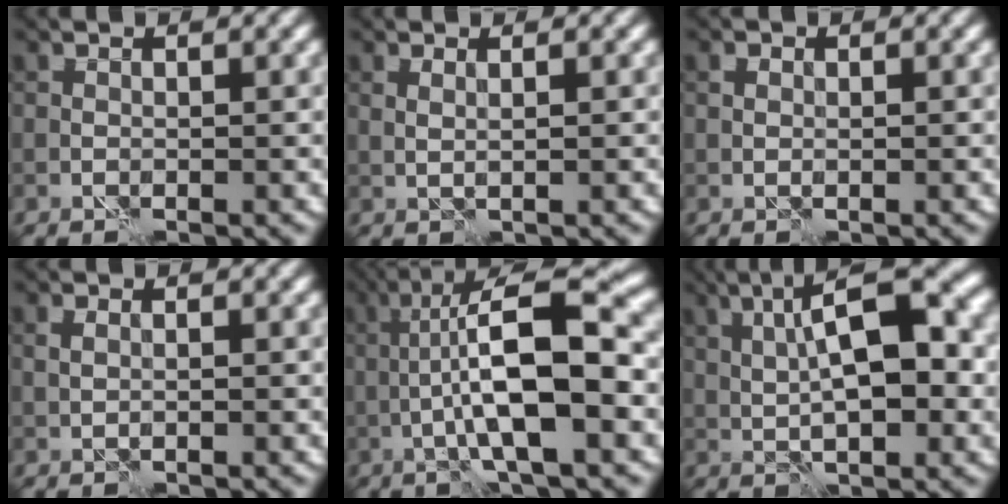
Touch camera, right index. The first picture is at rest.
{"total": 0.8, "force": [0.5, 0.0, 0.6], "torque": [-0.012, 0.004, 0.007]}
{"total": 0.6, "force": [0.3, 0.4, 0.3], "torque": [-0.006, 0.004, 0.005]}
{"total": 0.6, "force": [0.2, 0.3, 0.5], "torque": [-0.013, 0.003, 0.003]}
{"total": 10.0, "force": [-1.5, 2.1, 9.7], "torque": [-0.159, 0.020, -0.030]}
{"total": 8.5, "force": [1.3, 3.0, 7.9], "torque": [-0.130, 0.012, 0.017]}